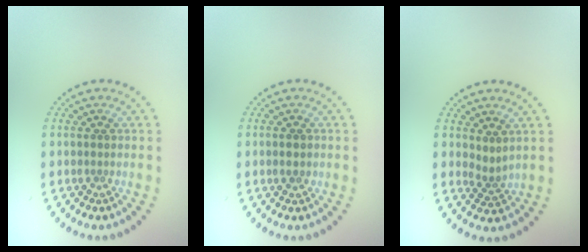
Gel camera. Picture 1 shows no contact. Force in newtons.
{"total": 1.8, "press": 1.8, "slide": 0.1}
{"total": 1.8, "press": 1.1, "slide": 1.3}